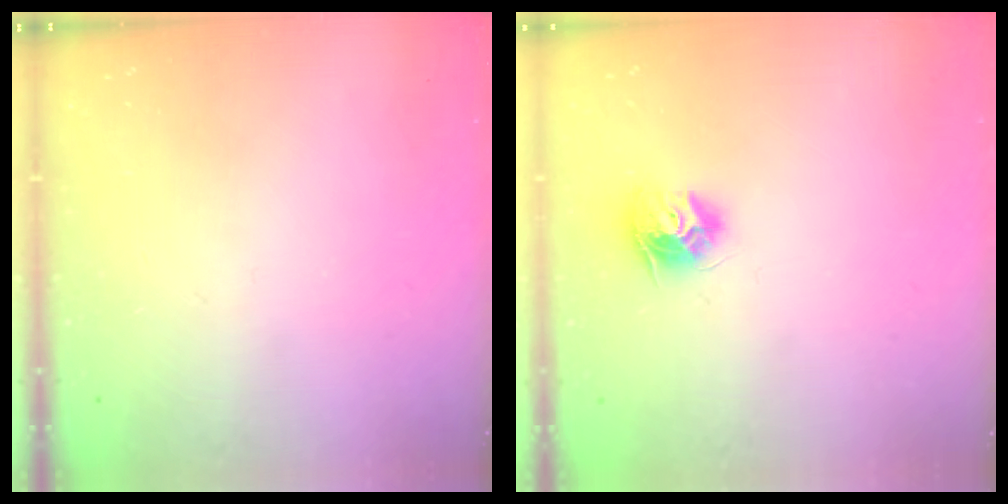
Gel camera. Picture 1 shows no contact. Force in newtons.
{"total": 9.5, "press": 9.5, "slide": 0.3}